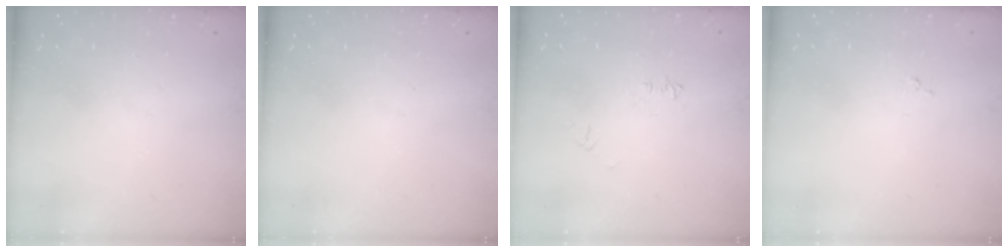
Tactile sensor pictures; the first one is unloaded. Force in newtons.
{"total": 0.0}
{"total": 5.3, "press": 5.3, "slide": 0.6}
{"total": 3.5, "press": 3.5, "slide": 0.1}